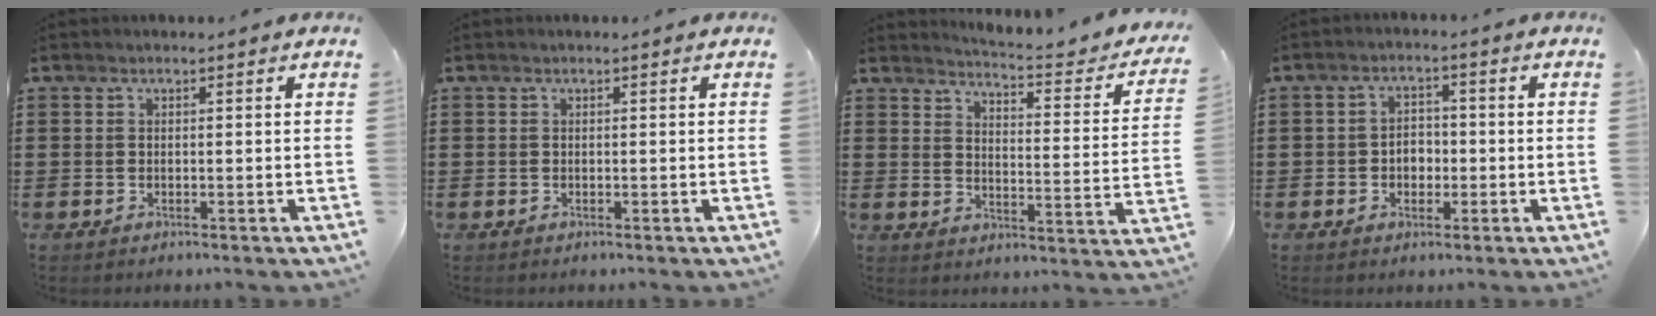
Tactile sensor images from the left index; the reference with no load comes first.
{"total": 0.0}
{"total": 3.5, "force": [3.3, -0.5, 1.1], "torque": [-0.035, -0.036, 0.045]}
{"total": 3.1, "force": [-0.9, 2.3, 1.8], "torque": [-0.038, 0.005, -0.020]}